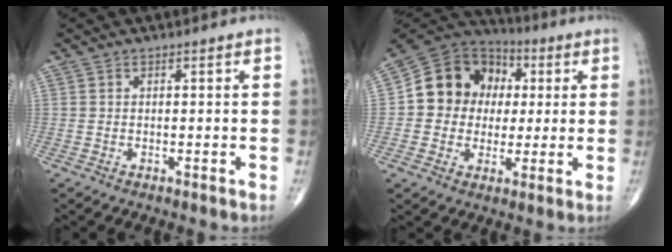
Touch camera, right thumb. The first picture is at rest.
{"total": 14.5, "force": [1.5, 12.8, 6.7], "torque": [-0.075, 0.022, 0.019]}